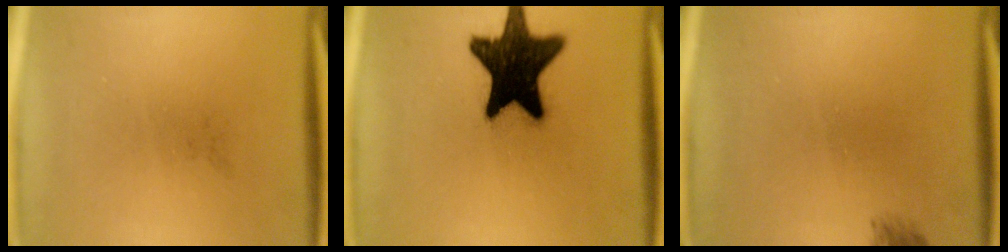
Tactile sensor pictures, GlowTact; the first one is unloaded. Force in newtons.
{"total": 19.0}
{"total": 1.2}